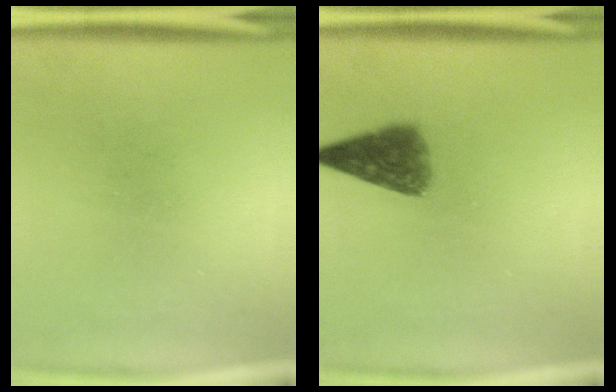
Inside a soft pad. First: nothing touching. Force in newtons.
{"total": 5.5}